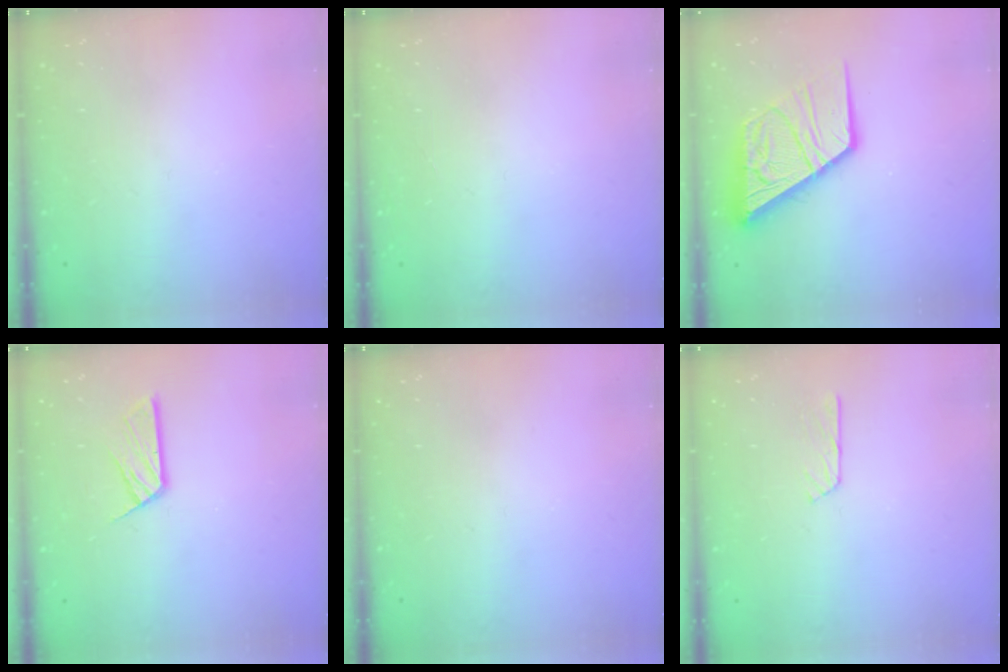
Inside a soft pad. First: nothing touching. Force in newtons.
{"total": 0.0}
{"total": 16.9, "press": 16.8, "slide": 1.8}
{"total": 10.0, "press": 10.0, "slide": 0.9}
{"total": 0.0}
{"total": 3.6, "press": 3.6, "slide": 0.3}